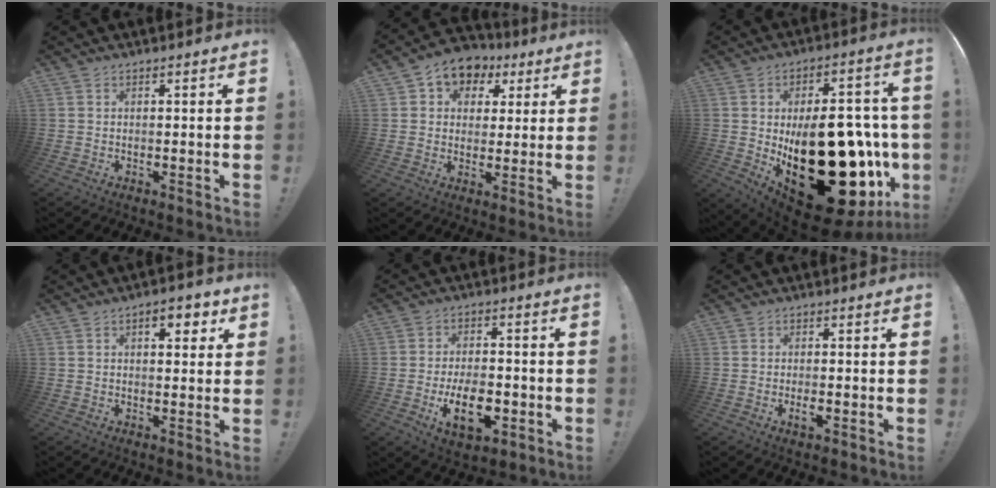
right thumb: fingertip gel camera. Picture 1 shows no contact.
{"total": 8.3, "force": [3.7, 6.7, 3.1], "torque": [-0.046, -0.017, 0.072]}
{"total": 34.5, "force": [-4.7, 18.9, 28.5], "torque": [-0.410, 0.000, -0.015]}
{"total": 5.5, "force": [2.5, 2.9, 4.0], "torque": [-0.042, -0.002, 0.036]}
{"total": 12.6, "force": [-4.3, 7.0, 9.6], "torque": [-0.146, 0.007, -0.072]}
{"total": 1.9, "force": [-0.8, 0.7, 1.5], "torque": [-0.019, 0.000, -0.015]}